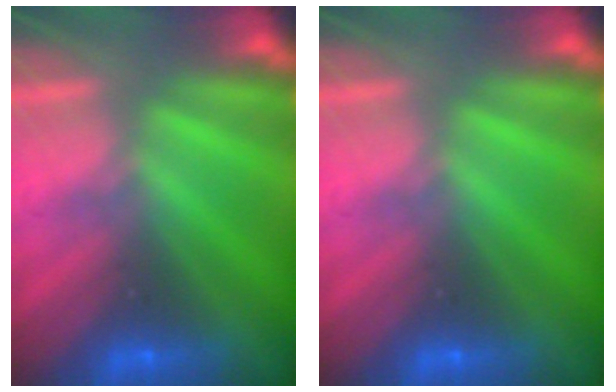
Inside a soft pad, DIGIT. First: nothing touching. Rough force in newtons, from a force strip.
{"total": 0.0}